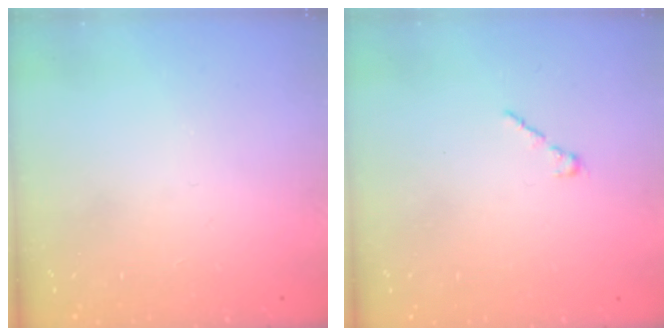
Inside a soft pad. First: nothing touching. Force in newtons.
{"total": 1.7, "press": 1.7, "slide": 0.5}